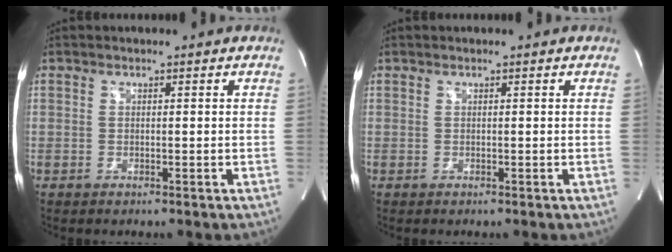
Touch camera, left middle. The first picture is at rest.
{"total": 0.0}